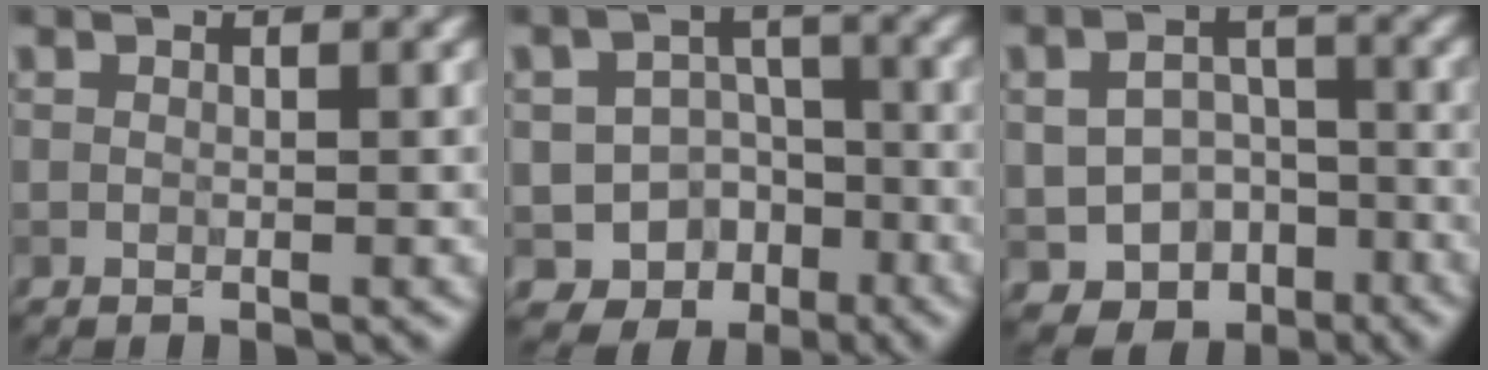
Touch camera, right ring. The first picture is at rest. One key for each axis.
{"total": 5.9, "fx": -3.0, "fy": 4.8, "fz": 1.6, "tx": 0.001, "ty": 0.004, "tz": -0.051}
{"total": 5.0, "fx": -2.4, "fy": 3.8, "fz": 2.2, "tx": -0.033, "ty": -0.005, "tz": -0.031}